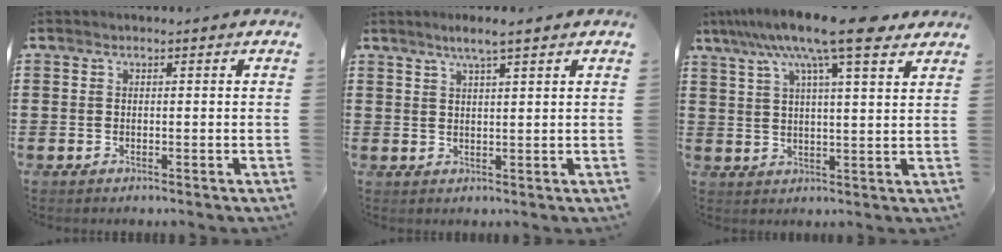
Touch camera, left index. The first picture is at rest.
{"total": 3.2, "force": [2.3, -0.1, 2.2], "torque": [-0.047, 0.003, 0.040]}
{"total": 12.5, "force": [8.9, 1.5, 8.6], "torque": [-0.165, -0.020, 0.149]}